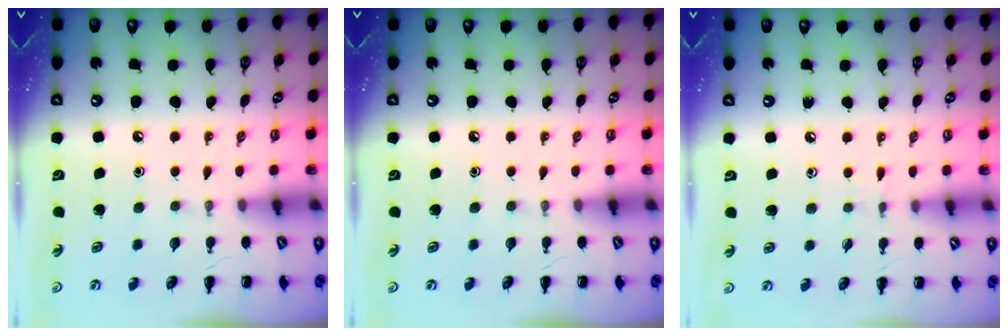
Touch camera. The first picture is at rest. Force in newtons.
{"total": 0.0}
{"total": 2.9, "press": 2.6, "slide": 1.2}